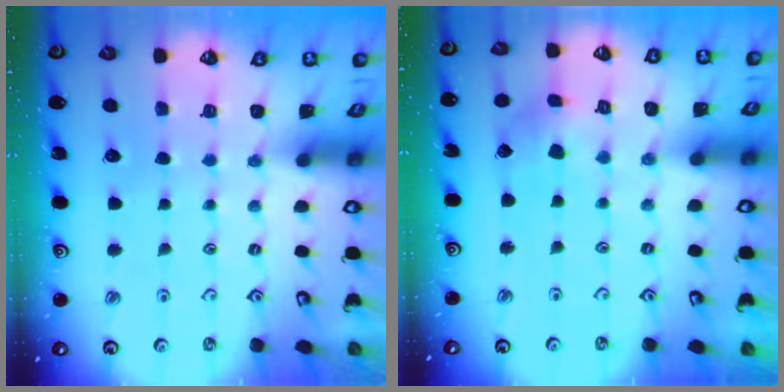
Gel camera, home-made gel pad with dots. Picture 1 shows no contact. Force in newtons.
{"total": 4.1, "press": 4.1, "slide": 0.5}